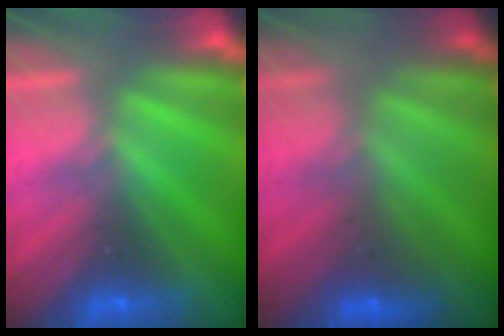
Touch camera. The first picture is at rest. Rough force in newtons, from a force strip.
{"total": 2.9}